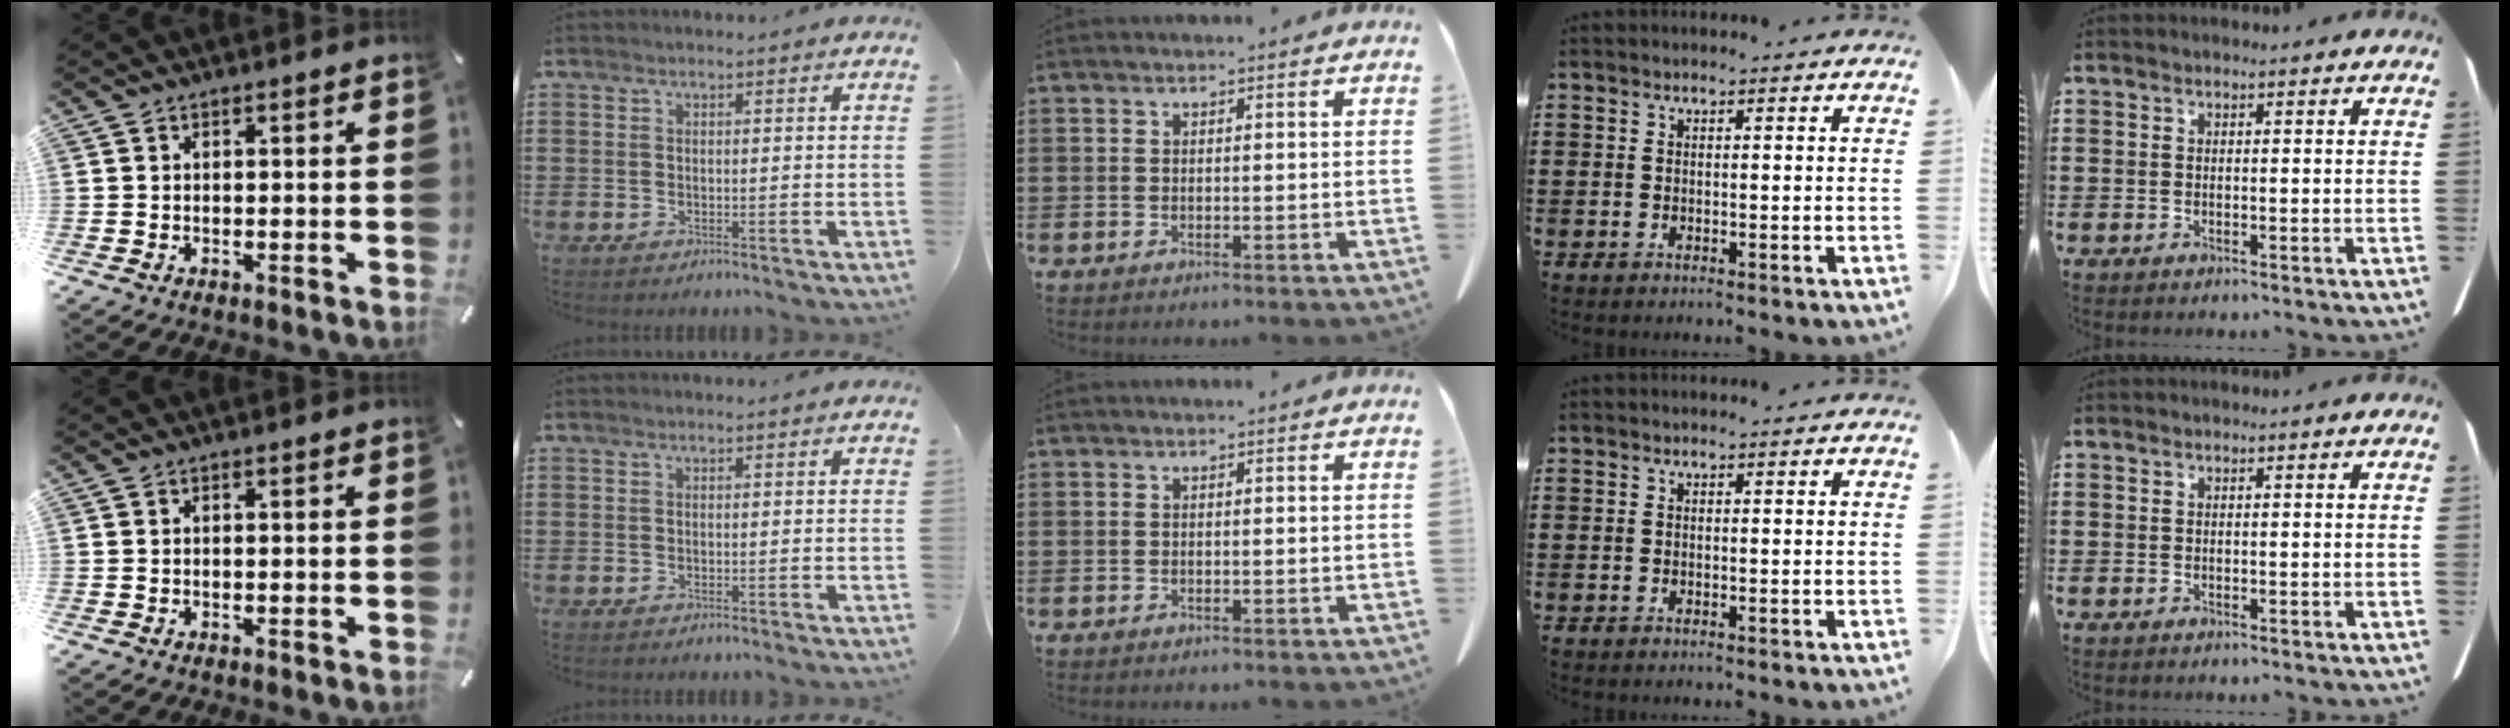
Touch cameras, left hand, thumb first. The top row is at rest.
{}